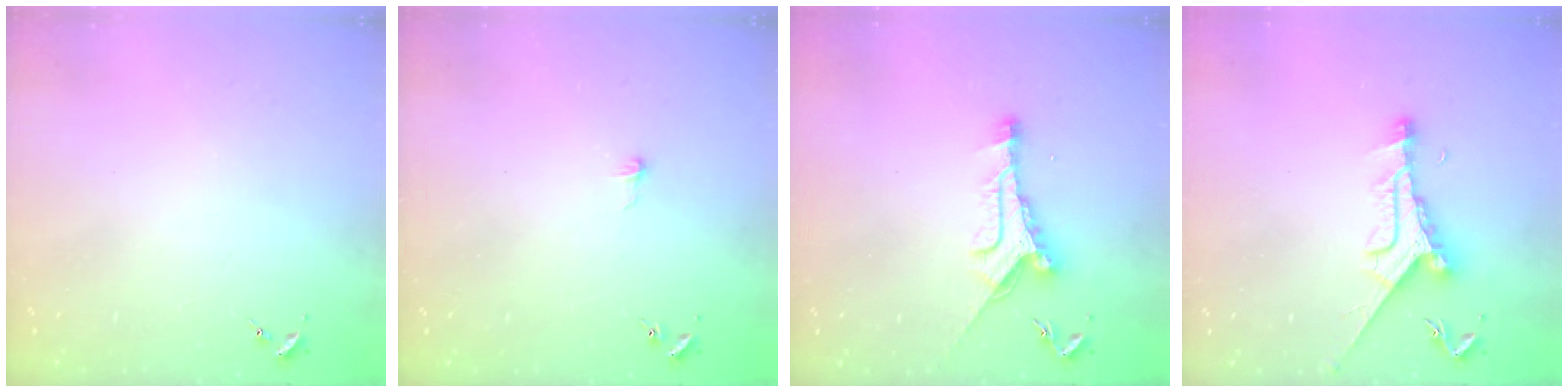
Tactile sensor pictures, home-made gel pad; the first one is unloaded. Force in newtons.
{"total": 2.6, "press": 2.6, "slide": 0.2}
{"total": 9.5, "press": 9.5, "slide": 0.1}
{"total": 9.5, "press": 9.5, "slide": 0.6}